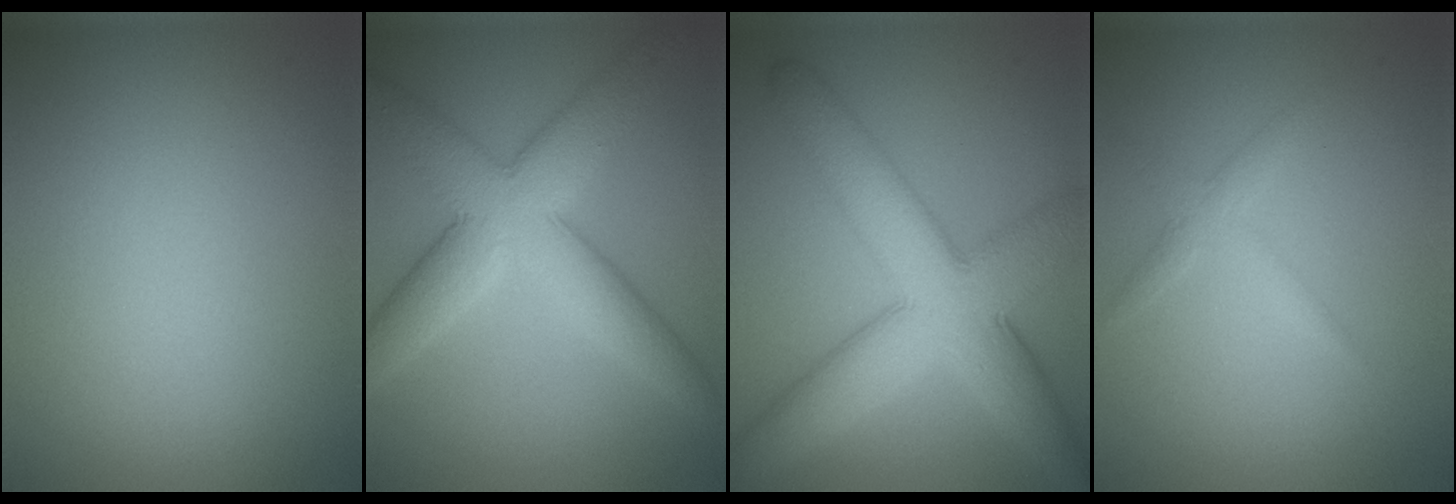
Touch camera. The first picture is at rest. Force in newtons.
{"total": 8.2, "press": 8.2, "slide": 0.5}
{"total": 10.0, "press": 10.0, "slide": 0.3}
{"total": 1.7, "press": 1.7, "slide": 0.1}